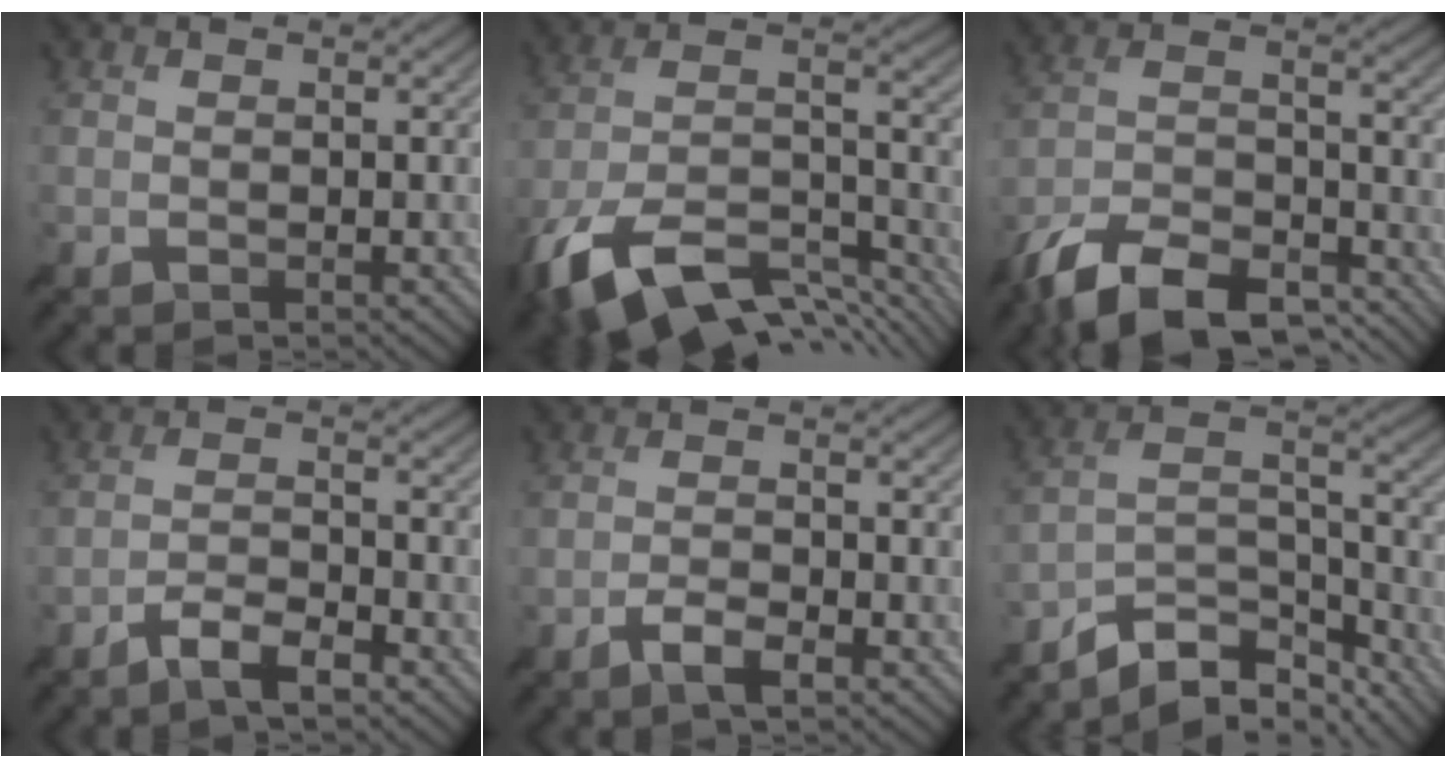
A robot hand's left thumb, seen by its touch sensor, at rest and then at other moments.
{"total": 16.3, "force": [-10.9, 6.5, 10.3], "torque": [-0.245, -0.028, -0.180]}
{"total": 13.2, "force": [-10.0, 5.0, 7.0], "torque": [-0.145, -0.001, -0.185]}
{"total": 4.4, "force": [-3.3, 0.9, 2.8], "torque": [-0.057, 0.006, -0.065]}
{"total": 2.8, "force": [-1.7, 0.6, 2.1], "torque": [-0.046, 0.005, -0.036]}
{"total": 10.2, "force": [-8.3, 3.5, 4.8], "torque": [-0.084, 0.005, -0.156]}